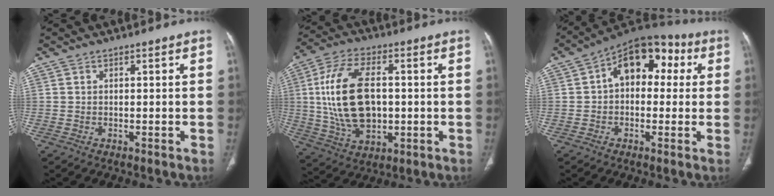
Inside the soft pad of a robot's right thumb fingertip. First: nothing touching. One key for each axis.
{"total": 17.9, "fx": 1.0, "fy": 10.1, "fz": 14.7, "tx": -0.279, "ty": 0.005, "tz": 0.026}
{"total": 13.7, "fx": 2.6, "fy": 9.0, "fz": 10.0, "tx": -0.100, "ty": 0.039, "tz": 0.025}